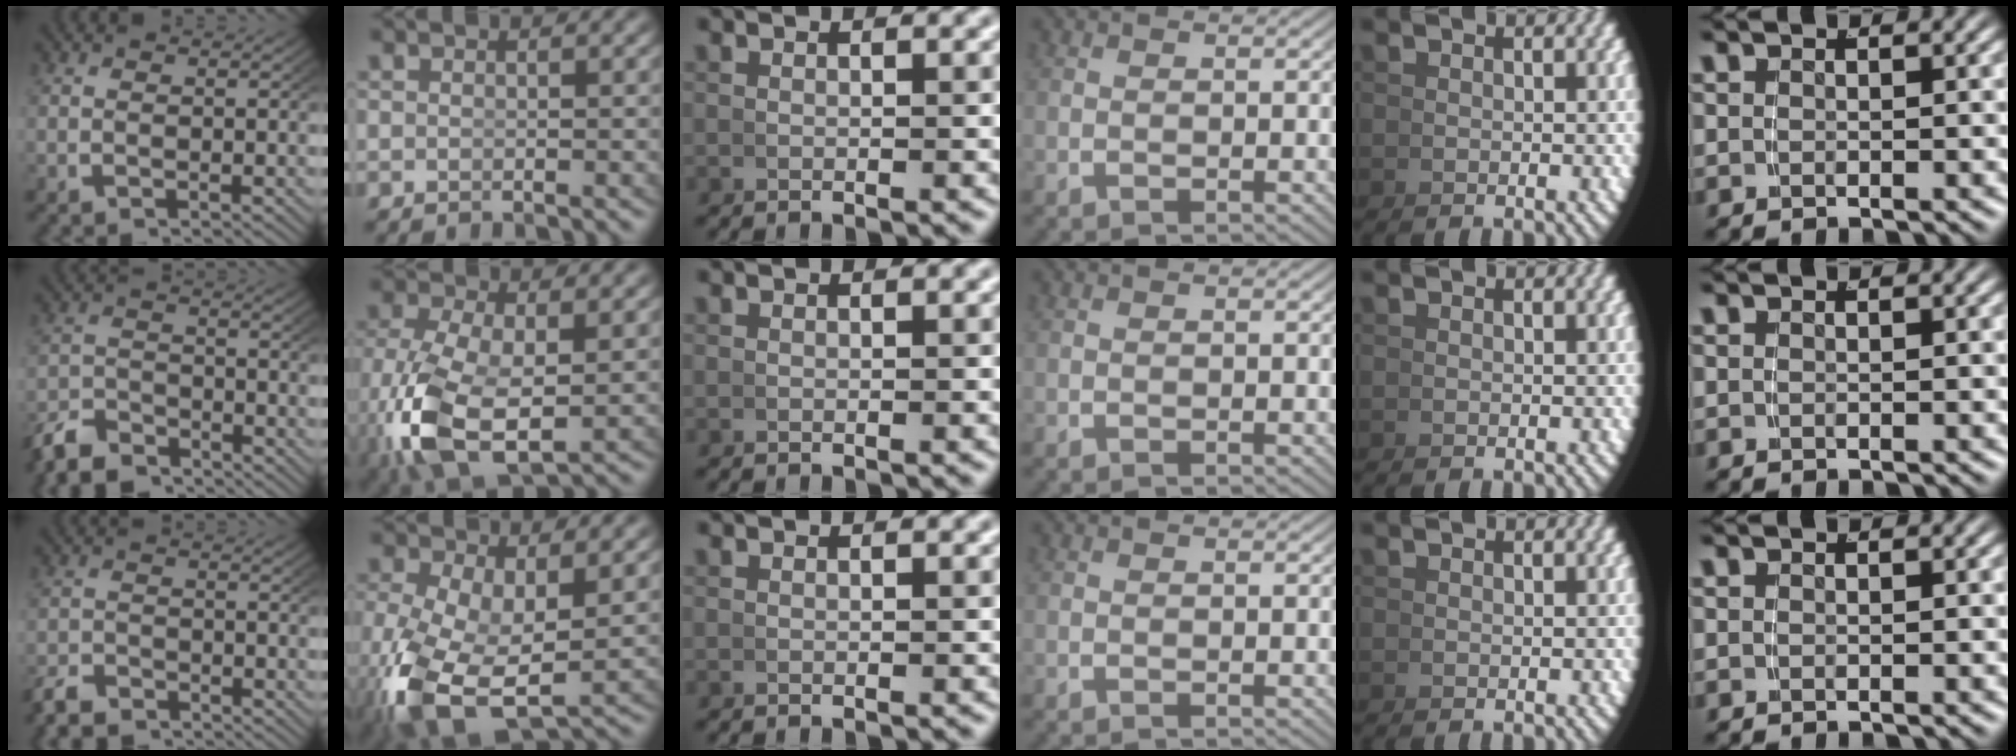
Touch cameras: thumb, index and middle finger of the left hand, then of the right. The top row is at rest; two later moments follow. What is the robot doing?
{"motion": "grasp_and_lifting", "object": "coin"}